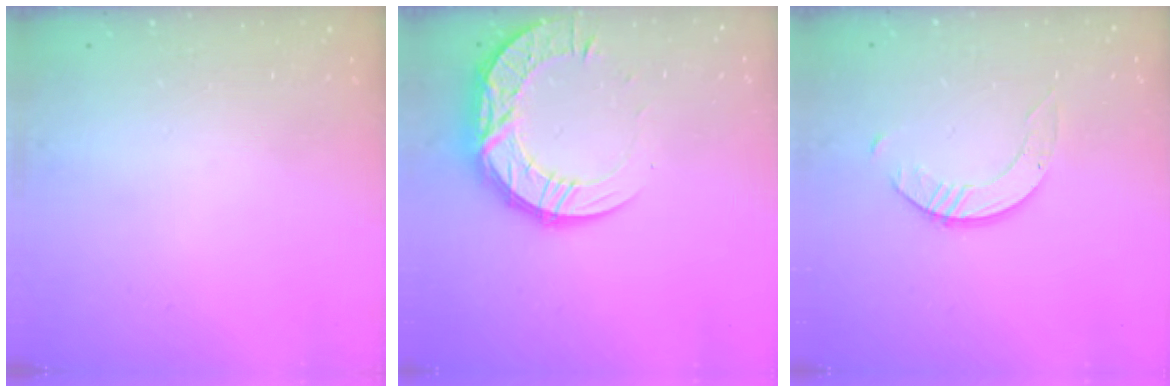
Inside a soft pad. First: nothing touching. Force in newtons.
{"total": 15.3, "press": 15.3, "slide": 1.2}
{"total": 2.9, "press": 2.9, "slide": 0.2}